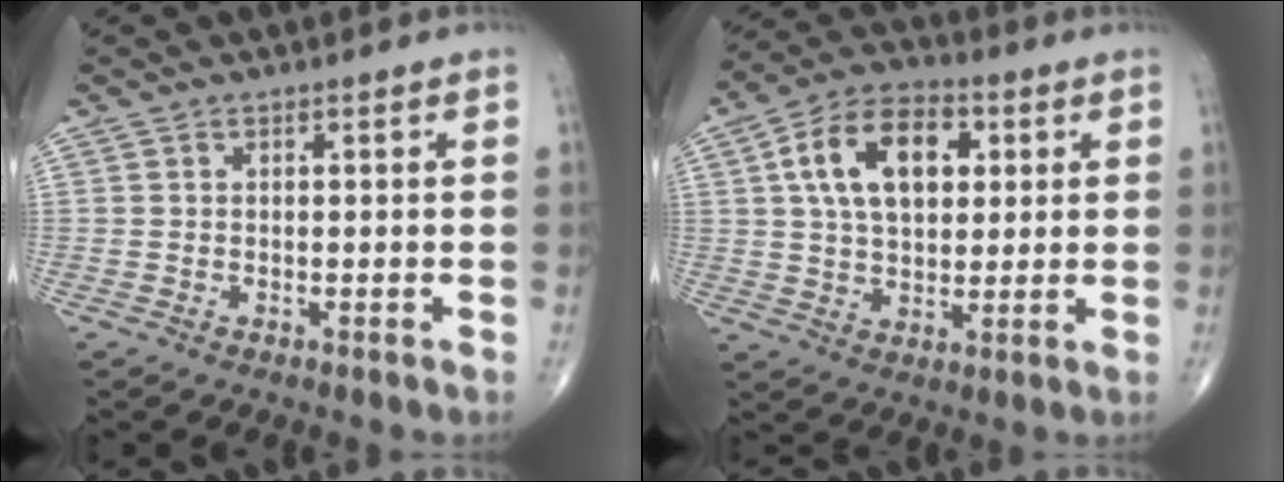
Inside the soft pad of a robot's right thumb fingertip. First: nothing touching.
{"total": 15.1, "force": [3.9, 9.2, 11.3], "torque": [-0.173, 0.009, 0.063]}